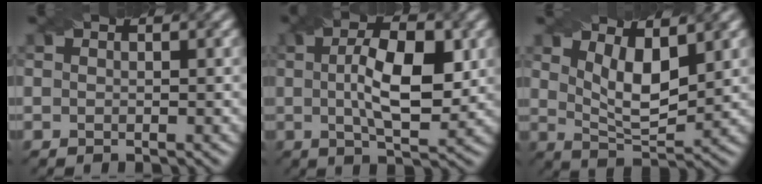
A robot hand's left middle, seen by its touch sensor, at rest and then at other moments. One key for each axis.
{"total": 7.6, "fx": 0.9, "fy": 2.7, "fz": 7.1, "tx": -0.118, "ty": 0.006, "tz": 0.012}
{"total": 5.0, "fx": 2.0, "fy": 1.8, "fz": 4.1, "tx": -0.080, "ty": -0.012, "tz": 0.040}